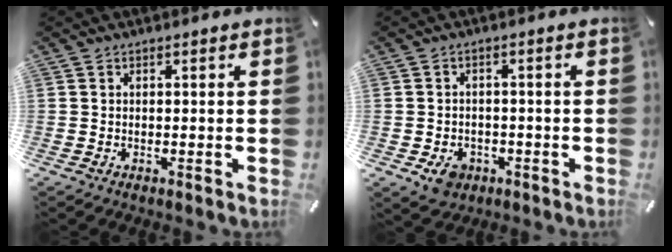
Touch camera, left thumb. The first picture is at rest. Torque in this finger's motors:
{"motor_torque": [0.02, 0.05, 0.01, 0.00, 0.01]}